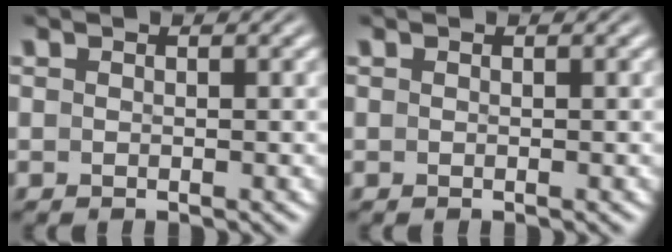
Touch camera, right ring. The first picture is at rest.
{"total": 0.0}